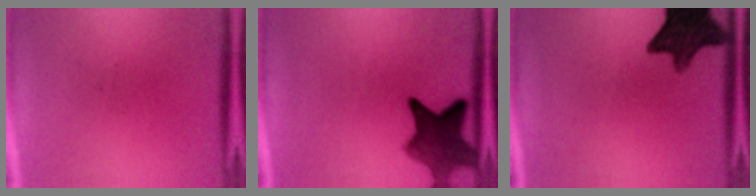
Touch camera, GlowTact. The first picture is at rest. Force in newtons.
{"total": 8.5}
{"total": 11.9}